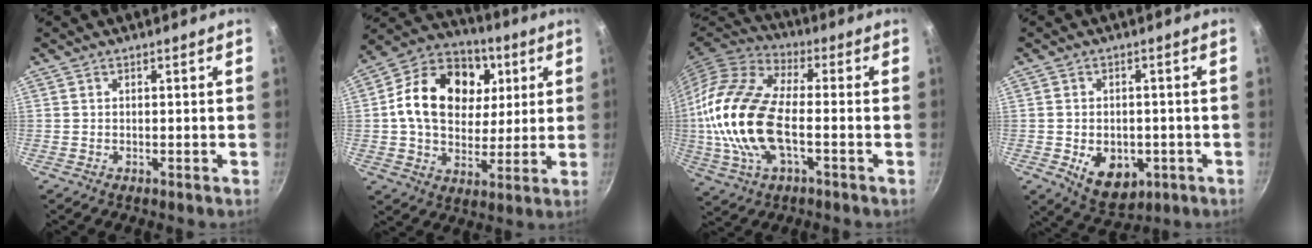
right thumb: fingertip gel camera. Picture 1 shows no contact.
{"total": 20.2, "force": [4.5, 15.3, 12.4], "torque": [-0.189, 0.010, 0.066]}
{"total": 19.5, "force": [-2.3, 9.8, 16.8], "torque": [-0.336, 0.025, -0.055]}
{"total": 9.4, "force": [-2.6, 6.5, 6.3], "torque": [-0.070, -0.004, -0.022]}